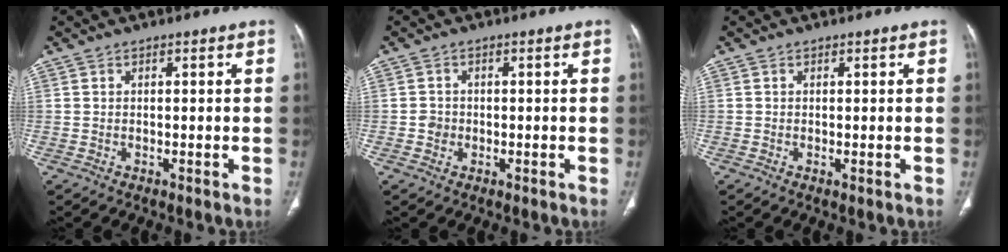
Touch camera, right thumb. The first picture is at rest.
{"total": 1.8, "force": [-0.4, 1.7, 0.5], "torque": [-0.001, 0.006, -0.008]}
{"total": 0.0}